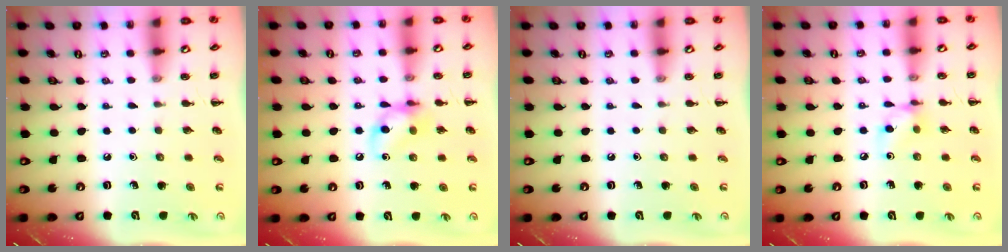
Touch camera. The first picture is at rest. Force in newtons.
{"total": 10.4, "press": 10.3, "slide": 1.7}
{"total": 0.0}
{"total": 7.0, "press": 7.0, "slide": 0.6}